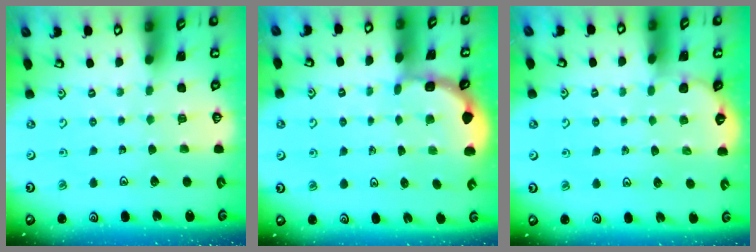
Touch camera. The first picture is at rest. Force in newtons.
{"total": 2.1, "press": 2.1, "slide": 0.1}
{"total": 2.0, "press": 2.0, "slide": 0.1}